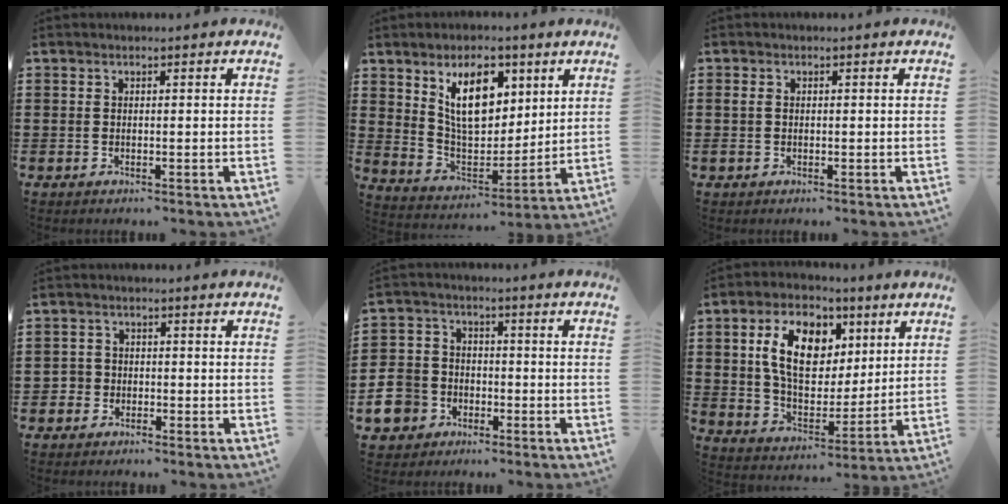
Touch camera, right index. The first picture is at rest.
{"total": 10.8, "force": [5.4, 5.7, 7.5], "torque": [-0.142, 0.000, 0.099]}
{"total": 0.8, "force": [-0.2, 0.6, 0.5], "torque": [-0.012, 0.004, -0.005]}
{"total": 2.0, "force": [-1.4, 1.5, 0.0], "torque": [-0.009, 0.002, -0.032]}
{"total": 7.9, "force": [-4.1, 6.2, 2.7], "torque": [-0.101, 0.017, -0.087]}
{"total": 12.1, "force": [4.3, 7.4, 8.5], "torque": [-0.171, 0.012, 0.077]}